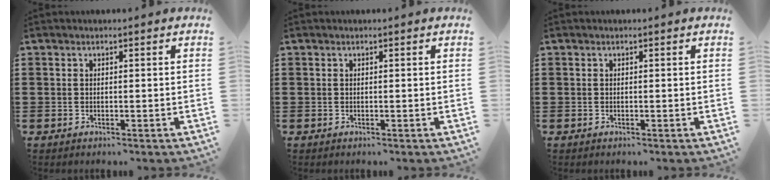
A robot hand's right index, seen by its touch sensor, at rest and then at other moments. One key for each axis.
{"total": 0.0}
{"total": 0.0}